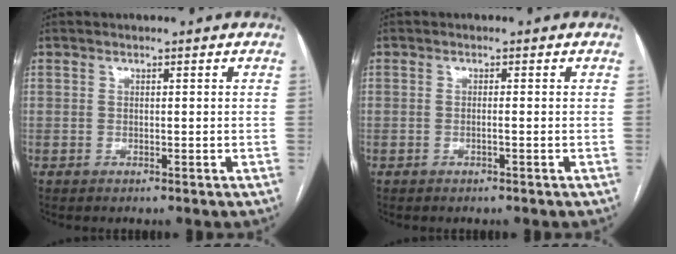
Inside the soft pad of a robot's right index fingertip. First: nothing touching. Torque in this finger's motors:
{"motor_torque": [-0.39, 0.47, -0.04, -0.01]}